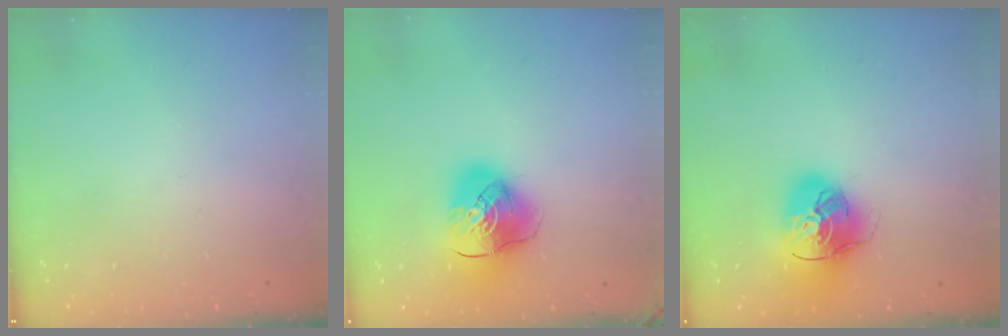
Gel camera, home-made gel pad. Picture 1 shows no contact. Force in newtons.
{"total": 12.1, "press": 11.9, "slide": 1.9}
{"total": 16.4, "press": 16.2, "slide": 2.5}